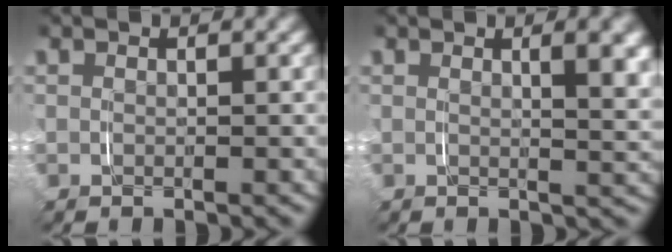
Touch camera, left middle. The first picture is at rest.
{"total": 2.7, "force": [1.2, 0.3, 2.3], "torque": [-0.029, -0.004, 0.020]}